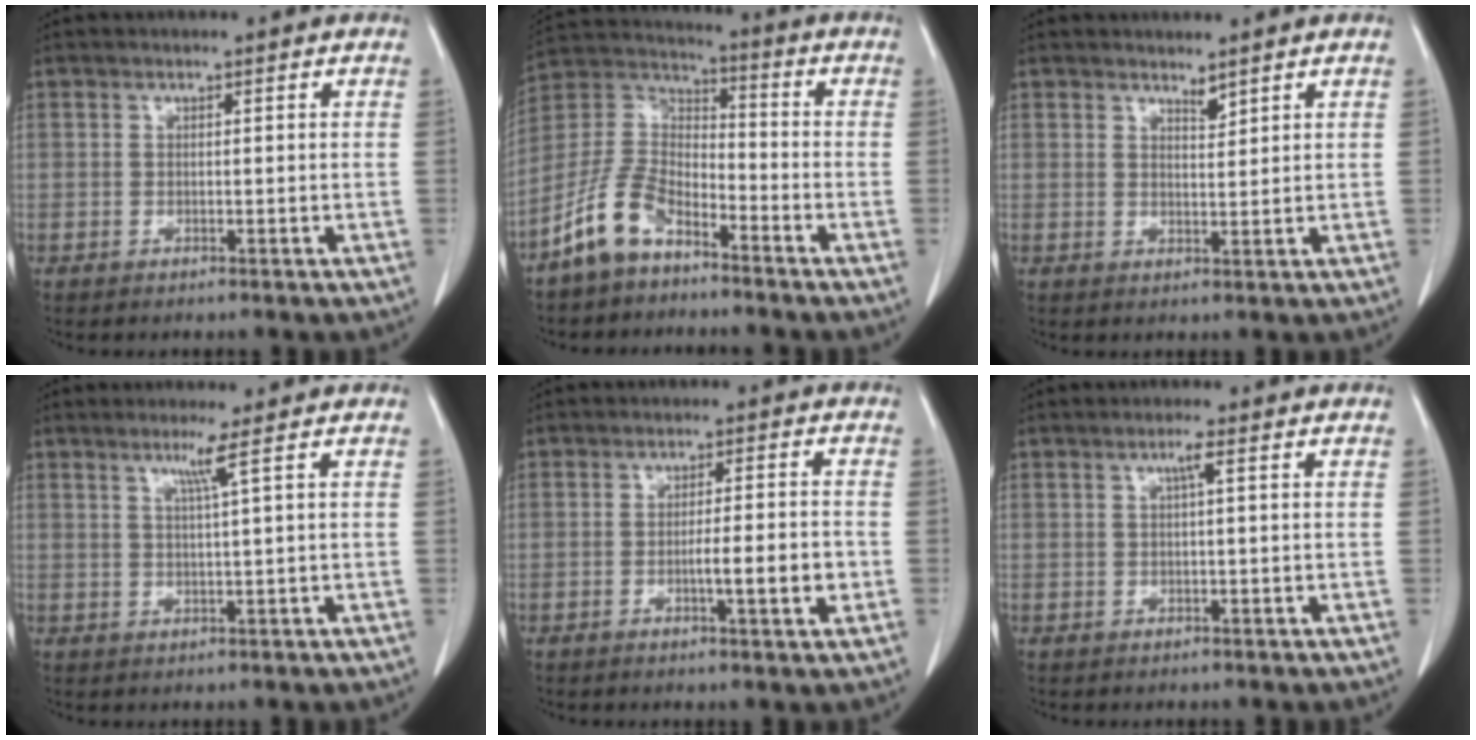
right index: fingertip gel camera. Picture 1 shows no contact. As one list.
[{"total": 11.1, "force": [-7.3, 5.3, 6.5], "torque": [-0.157, 0.013, -0.151]}, {"total": 2.0, "force": [1.8, 0.6, 0.9], "torque": [-0.018, -0.006, 0.036]}, {"total": 3.2, "force": [1.6, -0.8, 2.6], "torque": [-0.054, -0.006, 0.035]}, {"total": 6.3, "force": [-1.6, 0.8, 6.0], "torque": [-0.093, 0.001, -0.021]}, {"total": 2.0, "force": [0.7, 0.2, 1.9], "torque": [-0.038, 0.004, 0.015]}]